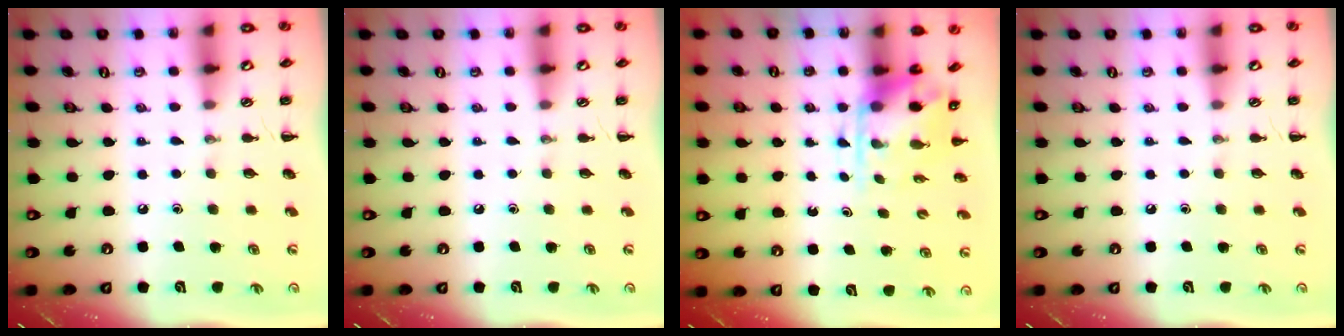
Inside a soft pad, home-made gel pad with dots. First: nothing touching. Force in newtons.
{"total": 0.0}
{"total": 3.9, "press": 3.9, "slide": 0.6}
{"total": 0.0}